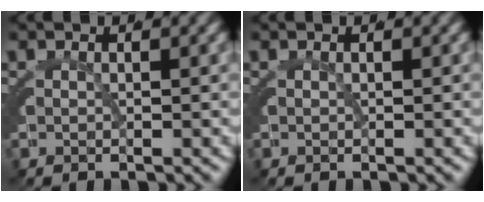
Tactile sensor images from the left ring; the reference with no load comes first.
{"total": 0.0}